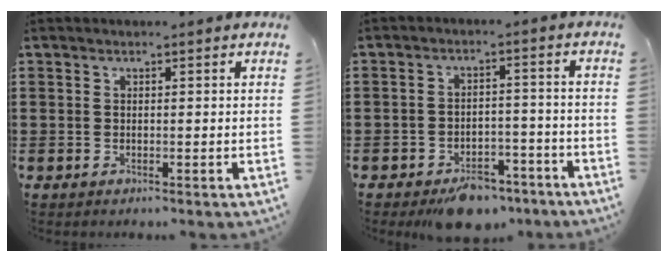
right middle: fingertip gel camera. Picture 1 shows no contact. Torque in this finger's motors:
{"motor_torque": [0.94, -0.85, 0.32, 0.07]}